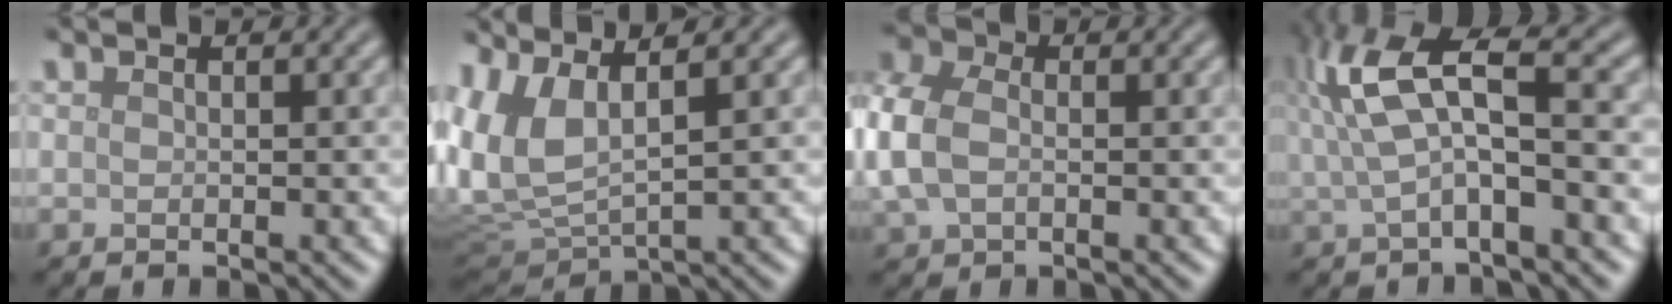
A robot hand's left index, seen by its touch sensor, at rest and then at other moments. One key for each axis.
{"total": 7.3, "fx": 2.2, "fy": 3.2, "fz": 6.2, "tx": -0.165, "ty": 0.004, "tz": 0.047}
{"total": 5.8, "fx": -0.1, "fy": 4.3, "fz": 4.0, "tx": -0.118, "ty": 0.003, "tz": -0.011}
{"total": 7.3, "fx": 1.5, "fy": 2.3, "fz": 6.7, "tx": -0.148, "ty": 0.015, "tz": 0.021}